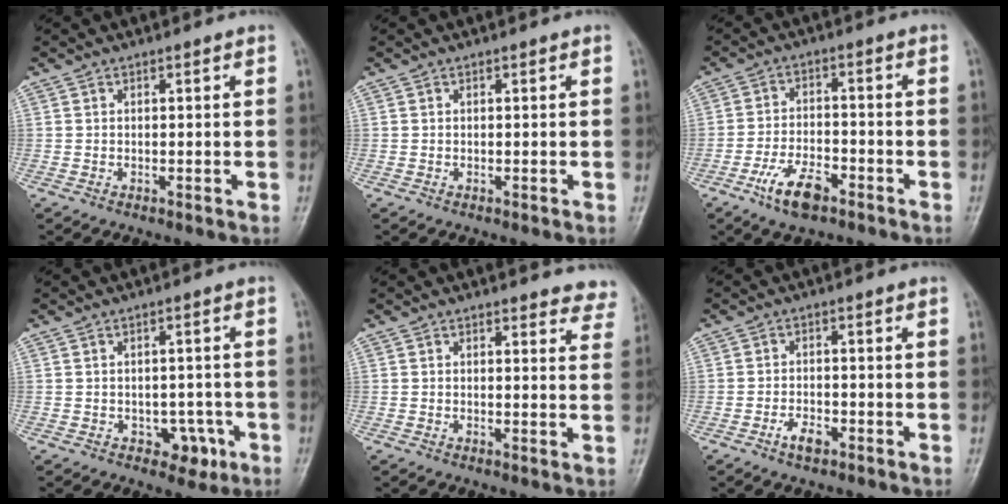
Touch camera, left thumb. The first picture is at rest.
{"total": 0.0}
{"total": 7.6, "force": [-4.5, 3.3, 5.1], "torque": [-0.095, 0.021, -0.082]}
{"total": 4.9, "force": [-2.0, 3.5, 2.7], "torque": [-0.008, 0.014, -0.020]}
{"total": 6.7, "force": [6.3, 2.0, 1.1], "torque": [0.029, -0.030, 0.043]}
{"total": 3.2, "force": [-1.9, 1.5, 2.1], "torque": [-0.036, 0.011, -0.033]}